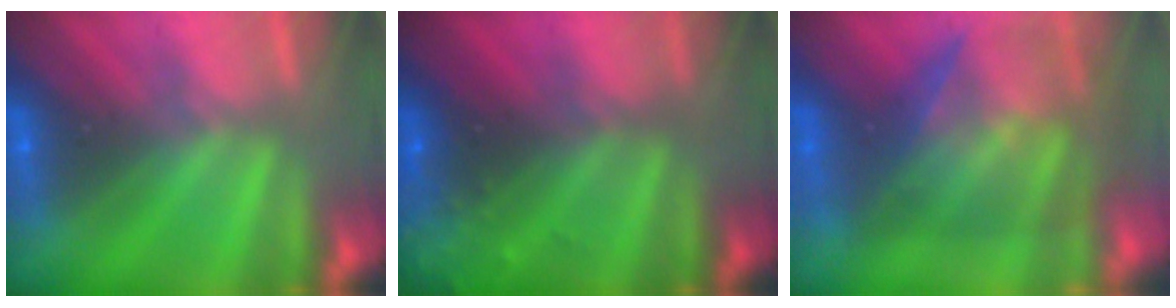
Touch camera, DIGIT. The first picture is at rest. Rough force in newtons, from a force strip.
{"total": 7.8}
{"total": 7.8}